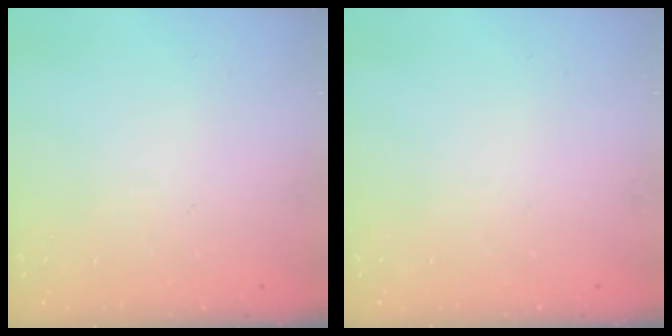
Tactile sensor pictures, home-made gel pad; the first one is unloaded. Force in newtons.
{"total": 0.0}